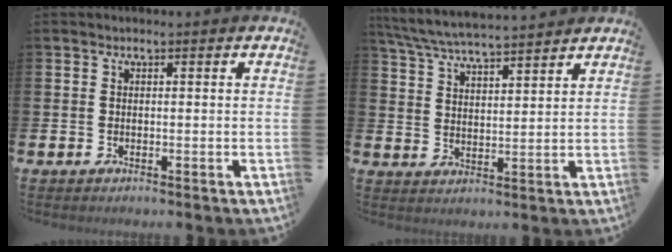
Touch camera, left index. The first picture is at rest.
{"total": 6.0, "force": [5.9, 0.3, 1.4], "torque": [-0.050, -0.032, 0.105]}